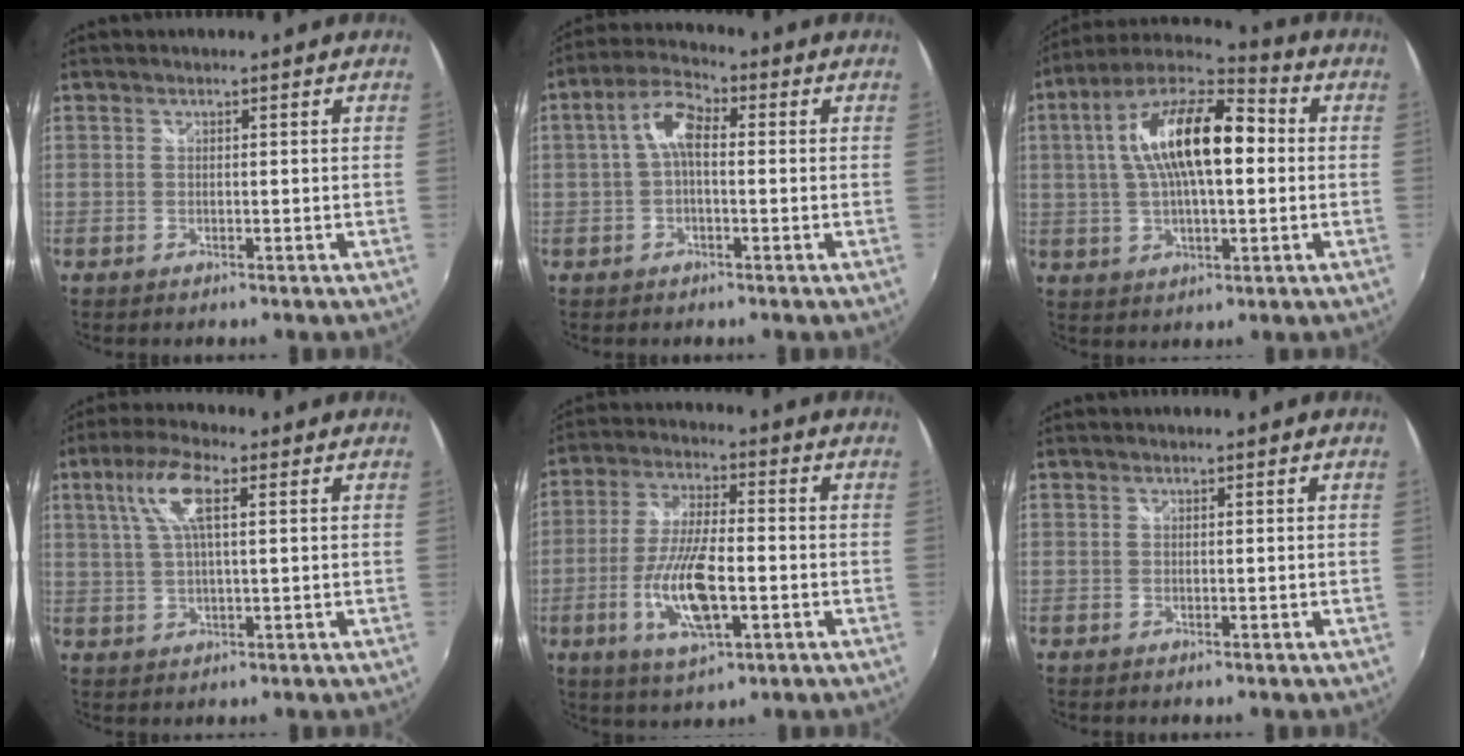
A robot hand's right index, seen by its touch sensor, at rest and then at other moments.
{"total": 6.0, "force": [0.2, 2.8, 5.3], "torque": [-0.109, 0.022, 0.002]}
{"total": 17.8, "force": [2.2, 7.1, 16.2], "torque": [-0.293, 0.024, 0.026]}
{"total": 7.9, "force": [2.8, 2.2, 7.1], "torque": [-0.142, 0.014, 0.053]}
{"total": 12.9, "force": [-3.7, 4.0, 11.7], "torque": [-0.238, -0.010, -0.069]}
{"total": 0.0}